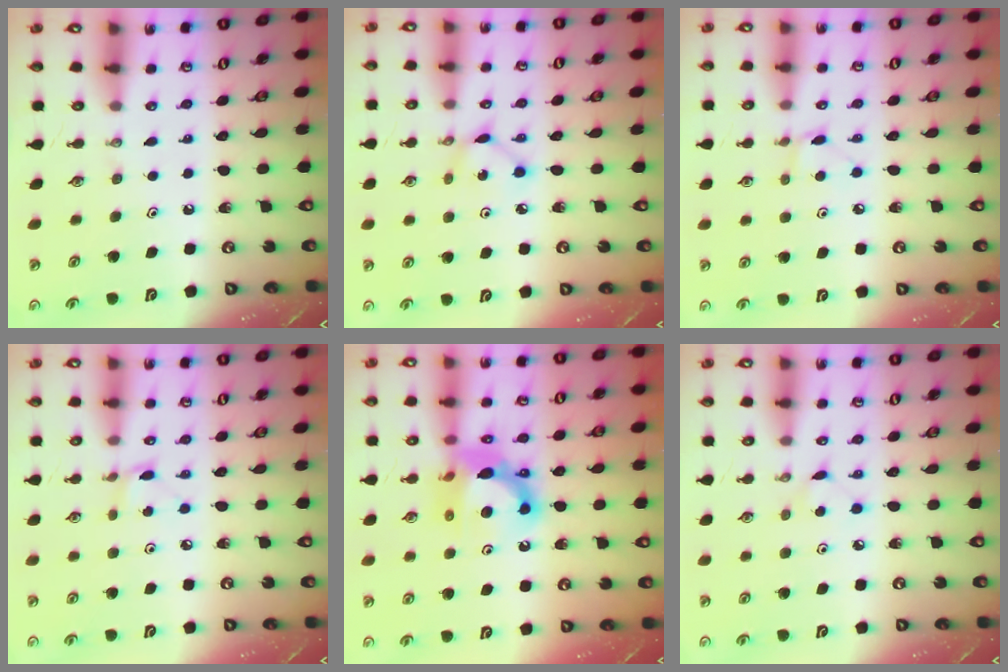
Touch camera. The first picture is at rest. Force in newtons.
{"total": 2.9, "press": 2.9, "slide": 0.1}
{"total": 4.1, "press": 4.0, "slide": 0.7}
{"total": 2.1, "press": 2.1, "slide": 0.3}
{"total": 12.4, "press": 12.3, "slide": 1.8}
{"total": 2.8, "press": 2.8, "slide": 0.4}